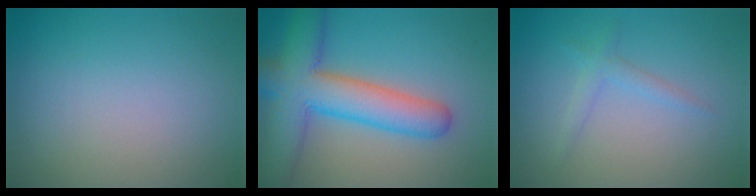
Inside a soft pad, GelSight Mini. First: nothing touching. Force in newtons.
{"total": 9.0, "press": 9.0, "slide": 0.3}
{"total": 1.4, "press": 1.4, "slide": 0.0}